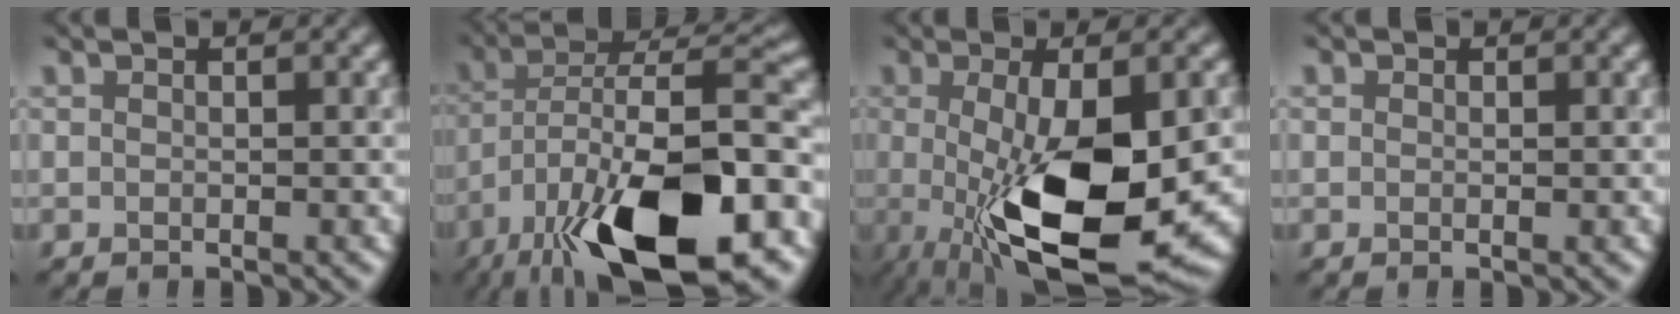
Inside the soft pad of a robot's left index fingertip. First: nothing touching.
{"total": 15.4, "force": [-7.7, 5.3, 12.3], "torque": [-0.207, -0.003, -0.117]}
{"total": 11.4, "force": [-2.3, 3.6, 10.6], "torque": [-0.190, -0.030, -0.020]}
{"total": 0.9, "force": [-0.6, -0.2, -0.6], "torque": [0.003, 0.001, 0.002]}